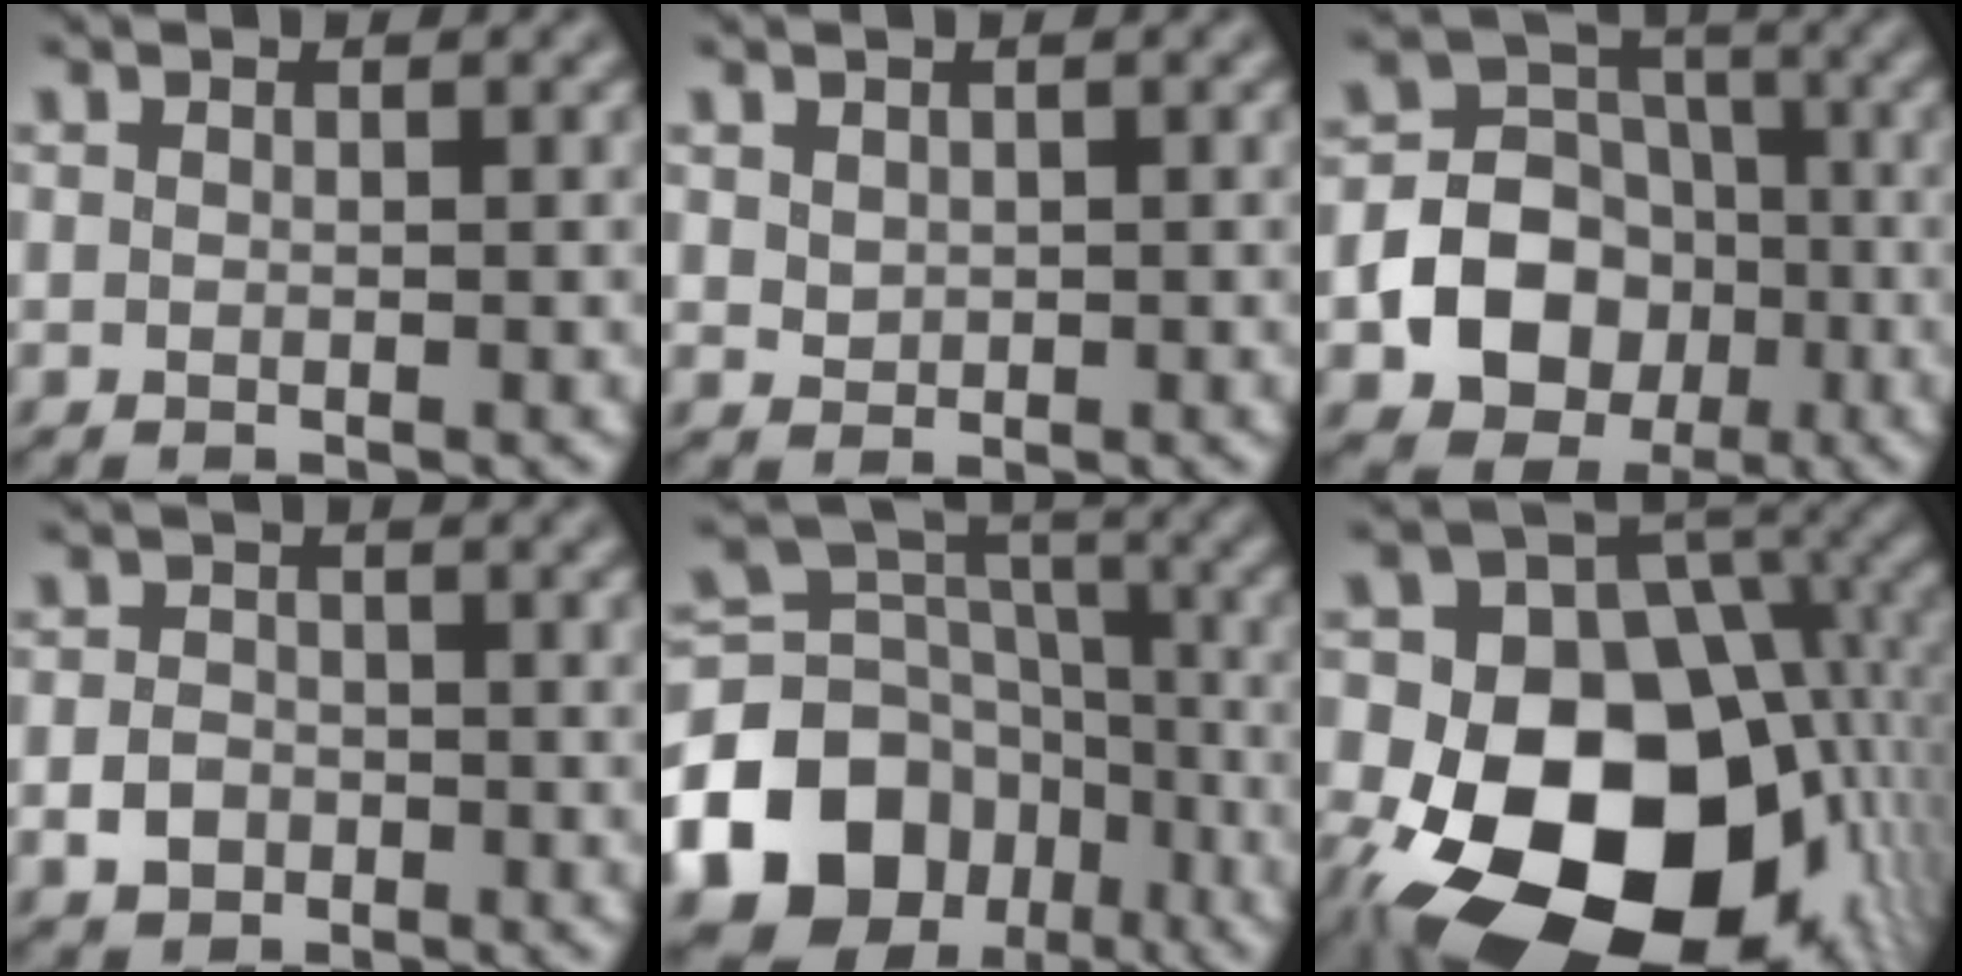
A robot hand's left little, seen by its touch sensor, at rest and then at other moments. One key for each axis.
{"total": 0.9, "fx": 0.4, "fy": 0.8, "fz": 0.3, "tx": -0.009, "ty": -0.002, "tz": 0.013}
{"total": 9.3, "fx": -2.8, "fy": 7.7, "fz": 4.4, "tx": -0.067, "ty": -0.009, "tz": -0.076}
{"total": 2.4, "fx": -1.0, "fy": 1.9, "fz": 1.0, "tx": -0.018, "ty": 0.002, "tz": -0.021}
{"total": 14.6, "fx": -7.1, "fy": 11.3, "fz": 5.9, "tx": -0.148, "ty": 0.000, "tz": -0.125}
{"total": 20.9, "fx": -5.6, "fy": 14.7, "fz": 13.8, "tx": -0.235, "ty": -0.027, "tz": -0.068}